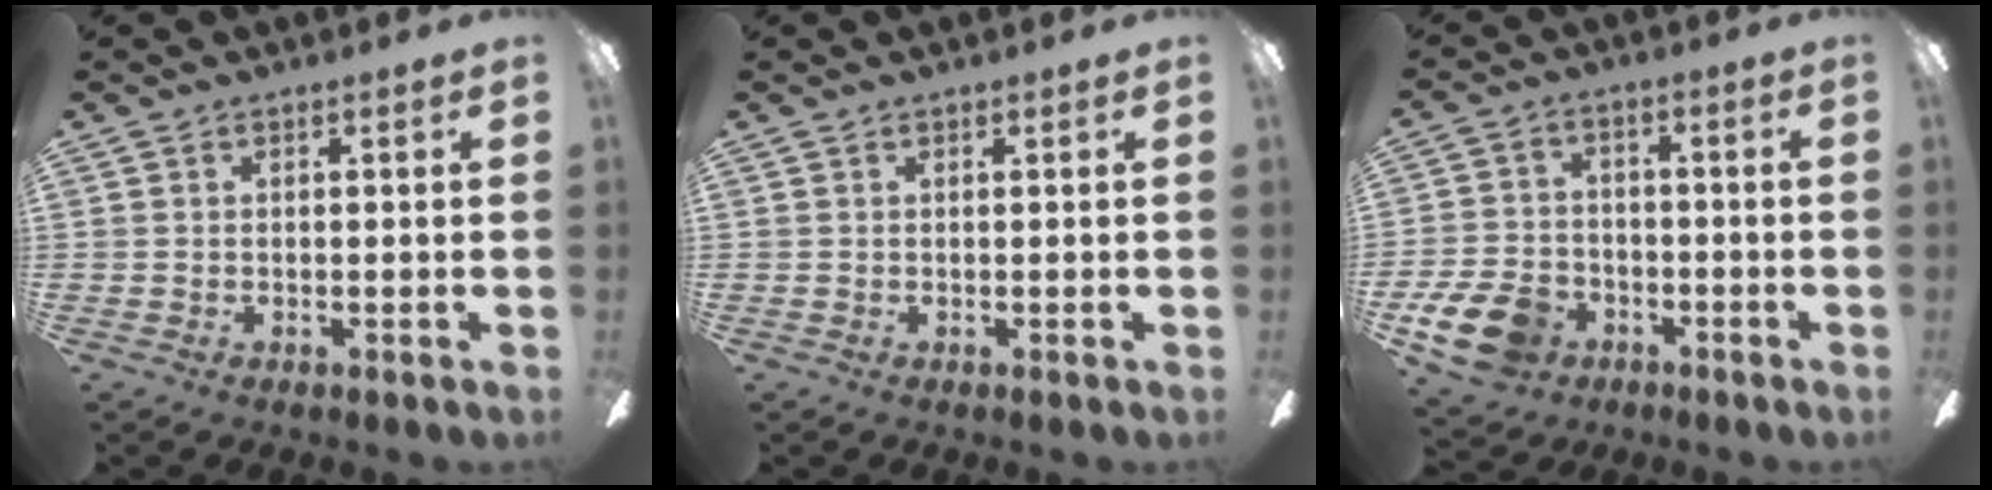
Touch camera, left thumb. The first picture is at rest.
{"total": 0.0}
{"total": 11.2, "force": [-6.2, 7.3, 5.7], "torque": [-0.129, 0.039, -0.113]}